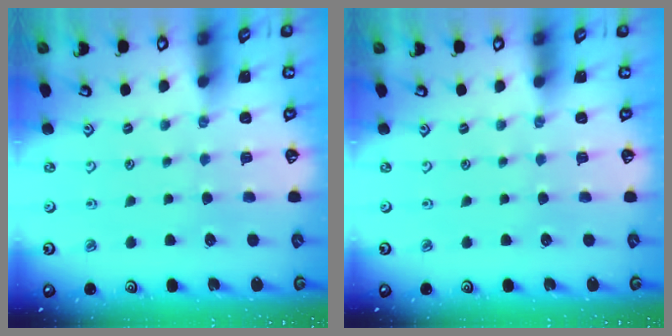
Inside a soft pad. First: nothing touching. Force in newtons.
{"total": 0.0}